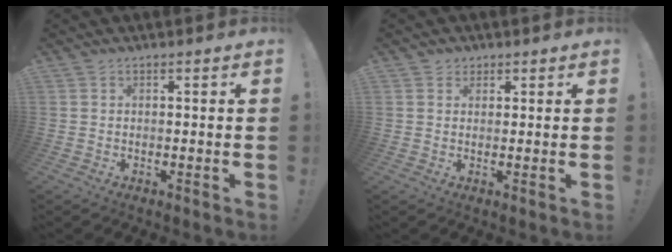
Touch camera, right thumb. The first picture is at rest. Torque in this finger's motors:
{"motor_torque": [-0.01, -0.02, 0.01, -0.01, 0.00]}